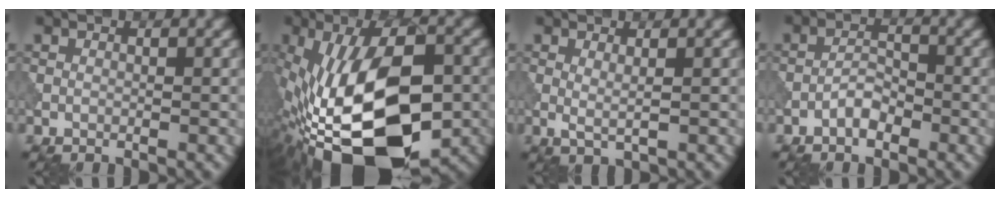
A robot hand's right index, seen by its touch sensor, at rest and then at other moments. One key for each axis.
{"total": 19.3, "fx": -6.0, "fy": 9.4, "fz": 15.7, "tx": -0.280, "ty": -0.009, "tz": -0.090}
{"total": 1.3, "fx": 0.4, "fy": 0.2, "fz": 1.3, "tx": -0.026, "ty": -0.004, "tz": 0.009}
{"total": 2.1, "fx": -1.3, "fy": 0.9, "fz": 1.3, "tx": -0.020, "ty": 0.009, "tz": -0.027}